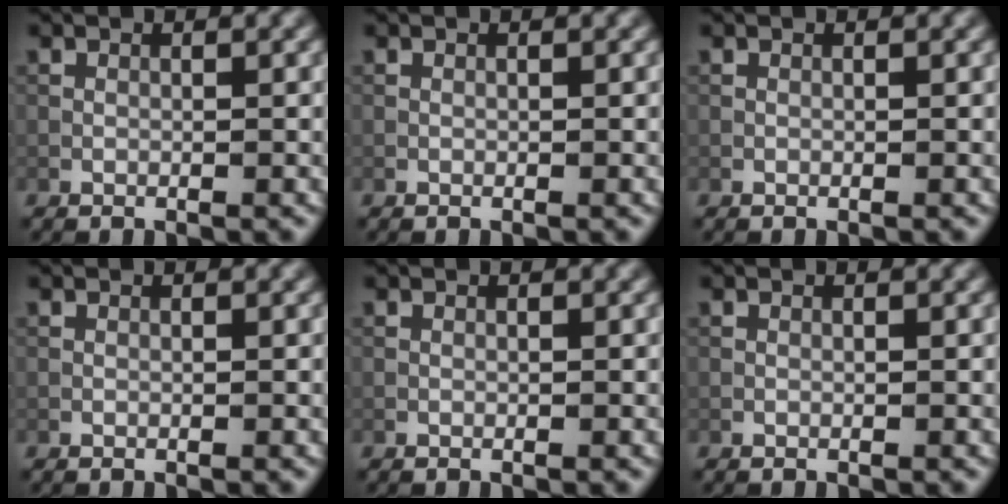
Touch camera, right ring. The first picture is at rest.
{"total": 0.0}
{"total": 0.0}
{"total": 0.0}
{"total": 0.0}
{"total": 0.0}